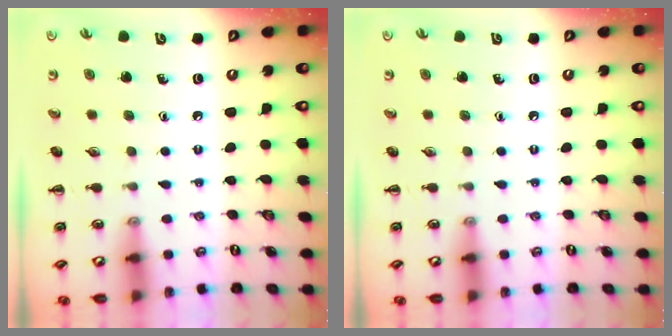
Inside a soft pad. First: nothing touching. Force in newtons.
{"total": 0.0}